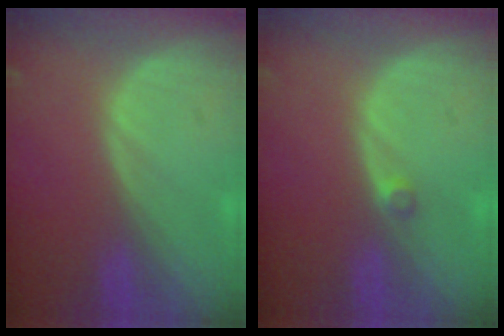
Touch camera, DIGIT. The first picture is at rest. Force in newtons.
{"total": 1.1, "press": 1.0, "slide": 0.6}